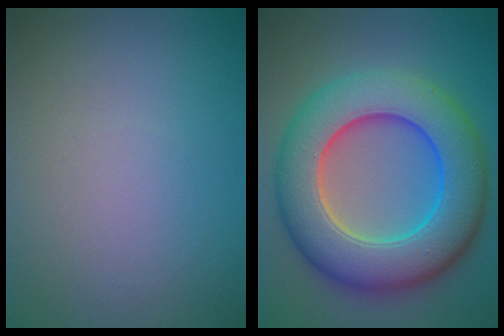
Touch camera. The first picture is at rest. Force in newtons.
{"total": 11.4, "press": 11.4, "slide": 0.3}